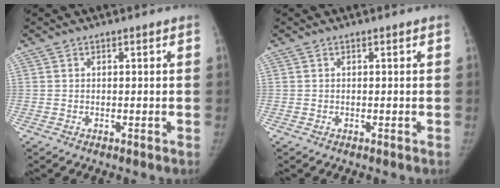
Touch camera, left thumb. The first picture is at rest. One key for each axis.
{"total": 0.0}